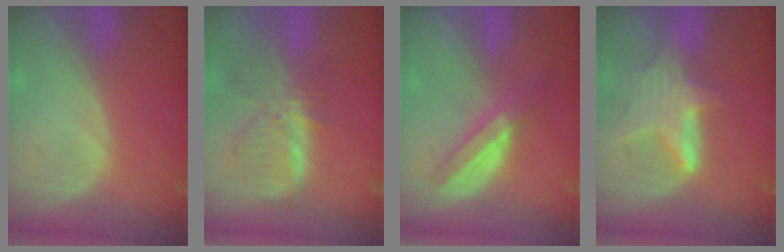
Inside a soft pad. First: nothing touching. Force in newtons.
{"total": 8.3, "press": 7.2, "slide": 4.0}
{"total": 5.8, "press": 5.2, "slide": 2.6}
{"total": 6.8, "press": 6.6, "slide": 1.7}